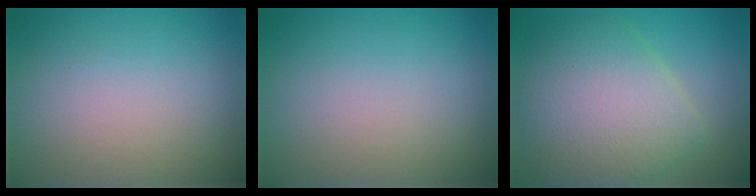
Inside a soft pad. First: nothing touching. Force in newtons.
{"total": 0.0}
{"total": 8.2, "press": 8.2, "slide": 0.2}